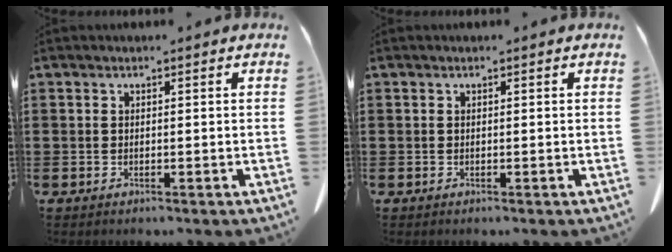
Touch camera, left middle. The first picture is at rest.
{"total": 0.0}